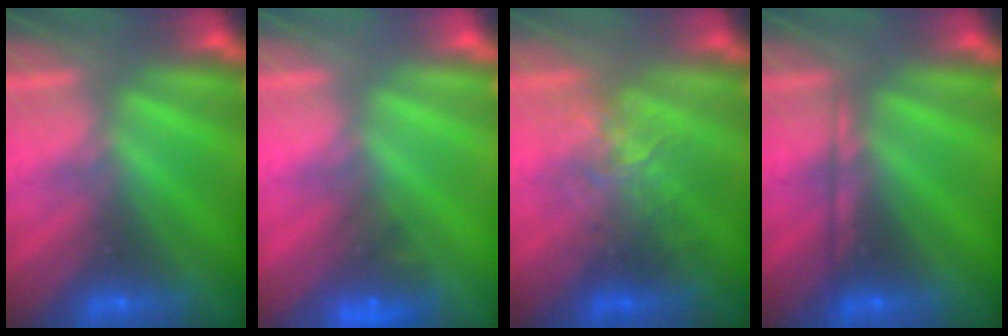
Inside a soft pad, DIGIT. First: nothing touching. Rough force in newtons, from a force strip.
{"total": 4.7}
{"total": 2.6}
{"total": 2.1}